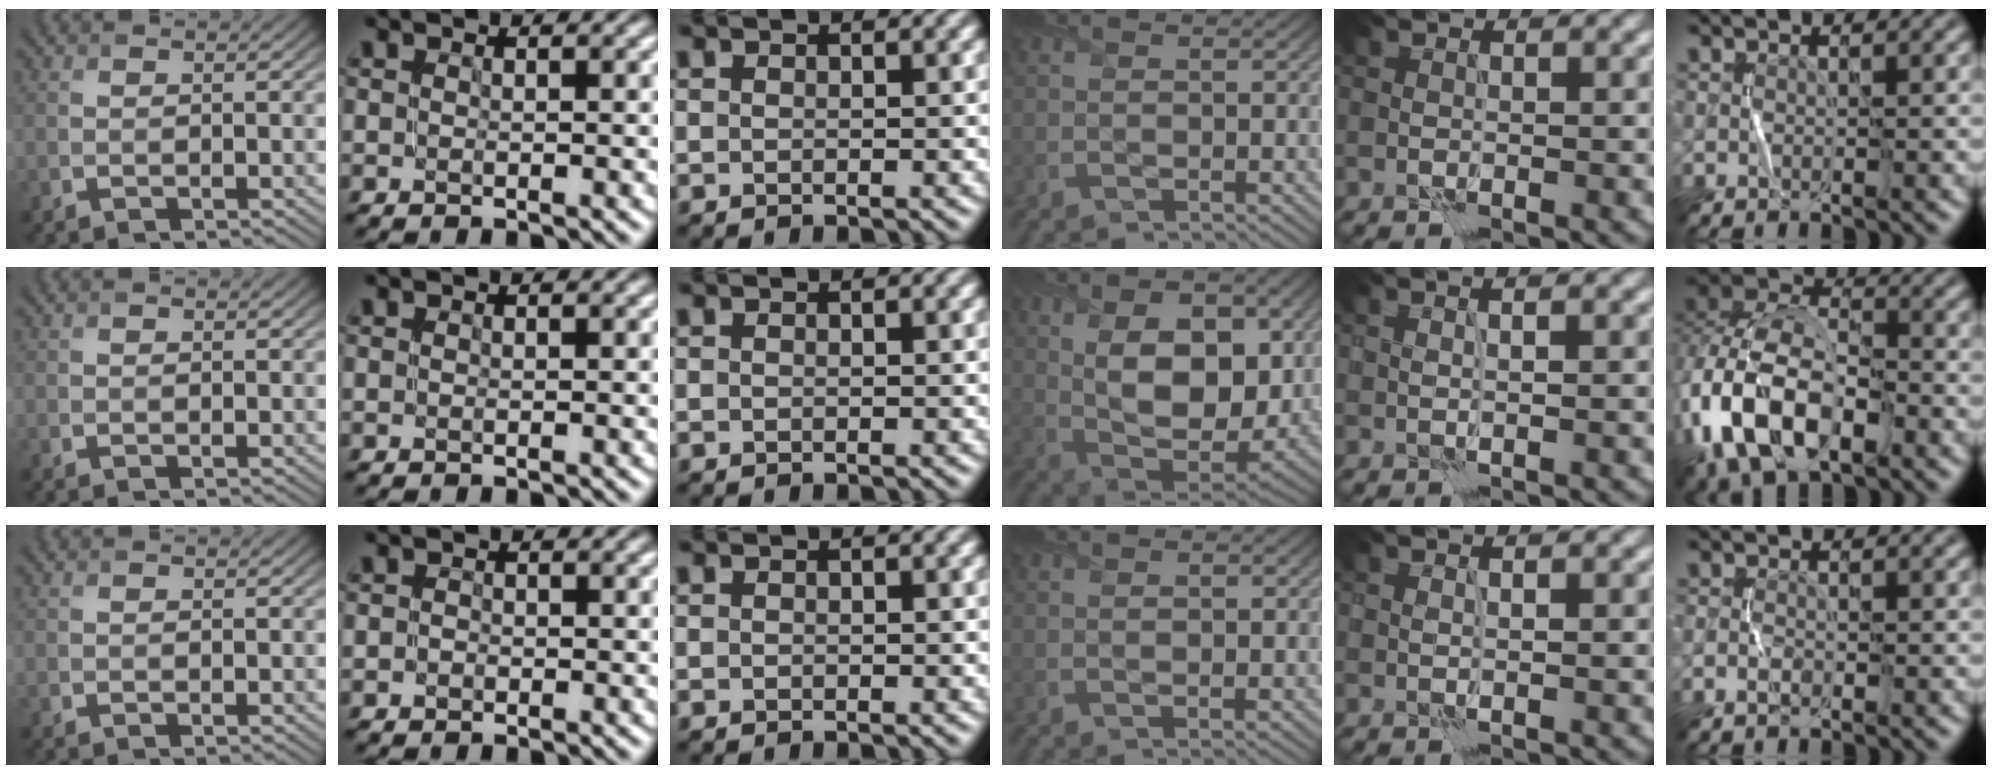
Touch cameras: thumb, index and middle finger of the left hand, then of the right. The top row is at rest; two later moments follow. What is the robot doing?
{"motion": "fold", "object": "scarf"}